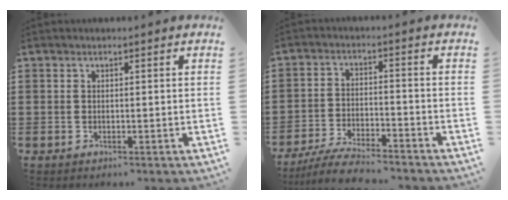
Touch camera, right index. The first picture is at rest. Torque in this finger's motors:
{"motor_torque": [0.30, 0.30, 0.29, 0.07]}